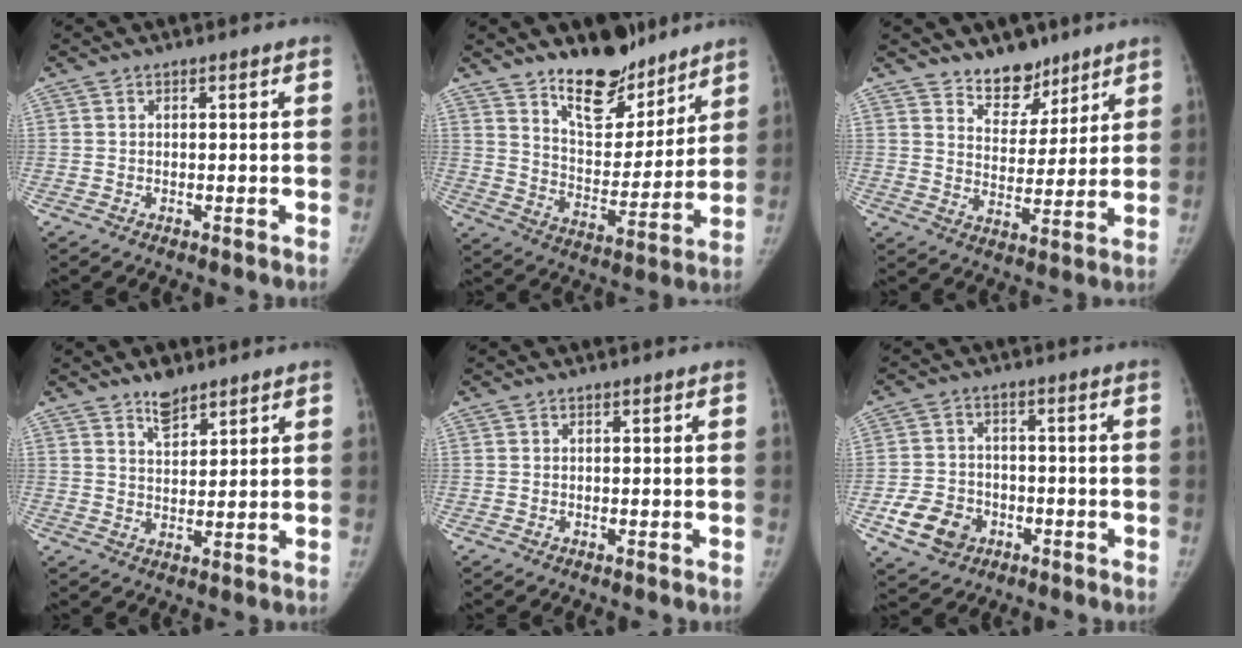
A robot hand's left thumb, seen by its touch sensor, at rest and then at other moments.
{"total": 15.6, "force": [12.0, 7.1, 7.0], "torque": [-0.056, -0.096, 0.198]}
{"total": 8.7, "force": [6.9, 4.8, 2.2], "torque": [0.002, -0.053, 0.121]}
{"total": 4.9, "force": [3.9, 2.1, 2.1], "torque": [-0.018, -0.031, 0.069]}
{"total": 0.0}
{"total": 8.5, "force": [-3.4, 6.8, 3.8], "torque": [-0.051, 0.017, -0.055]}